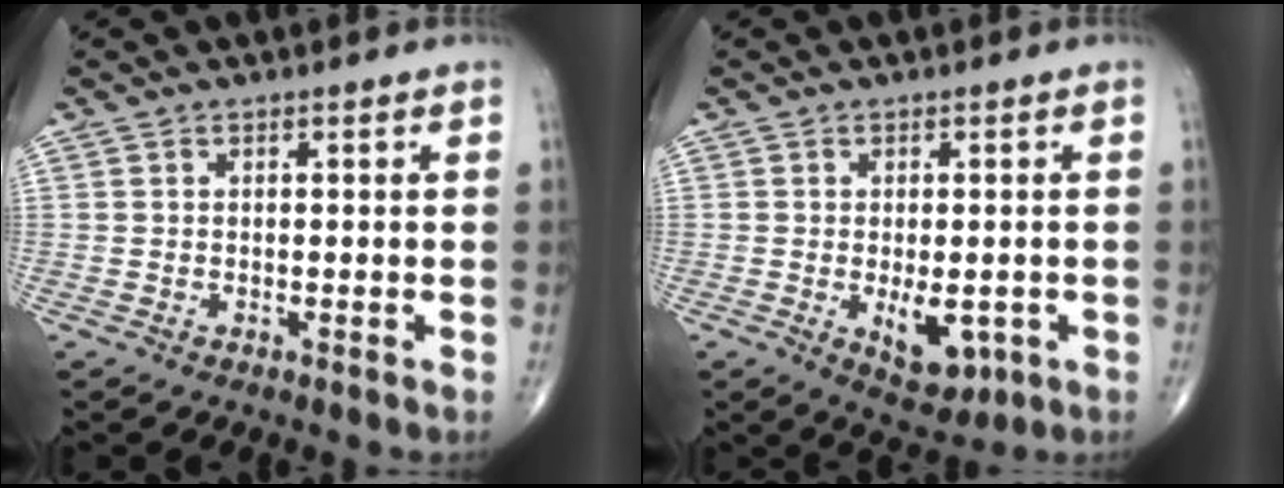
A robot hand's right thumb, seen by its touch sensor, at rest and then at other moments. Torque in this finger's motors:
{"motor_torque": [1.33, 2.01, 0.81, 0.09, 0.18]}